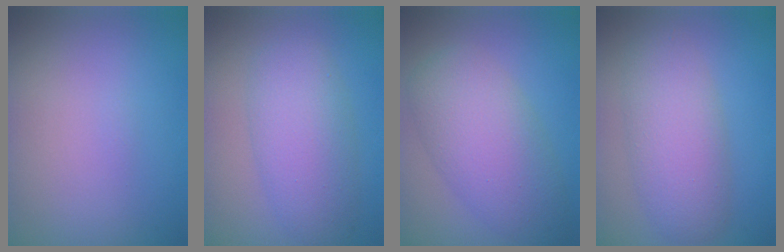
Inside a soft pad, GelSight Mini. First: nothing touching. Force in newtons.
{"total": 5.5, "press": 5.5, "slide": 0.2}
{"total": 7.3, "press": 7.3, "slide": 0.1}
{"total": 5.2, "press": 5.2, "slide": 0.4}